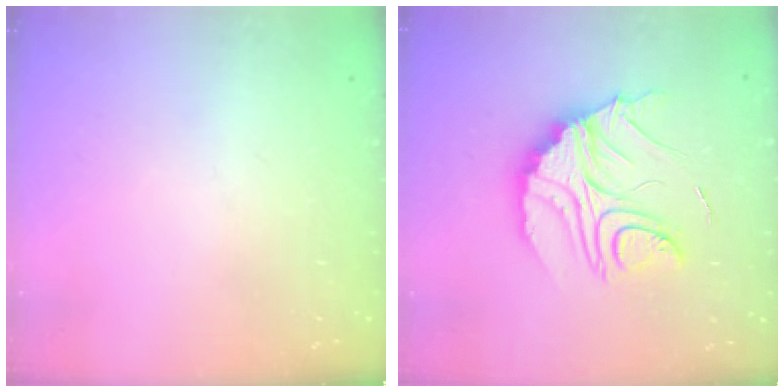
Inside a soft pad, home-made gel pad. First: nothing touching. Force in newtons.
{"total": 20.0, "press": 20.0, "slide": 1.5}